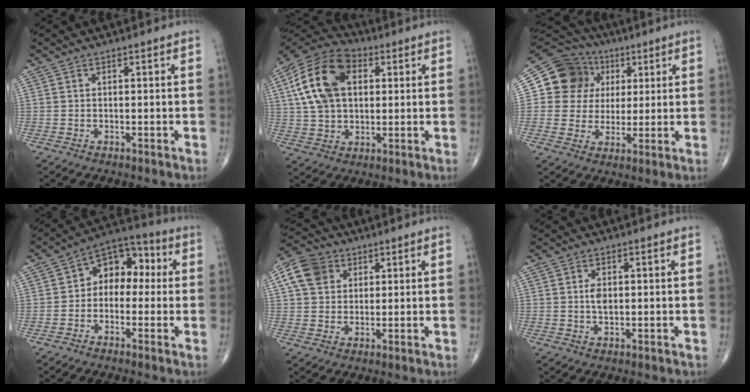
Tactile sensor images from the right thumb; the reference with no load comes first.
{"total": 16.9, "force": [4.1, 10.8, 12.4], "torque": [-0.223, 0.014, 0.068]}
{"total": 13.6, "force": [3.6, 12.3, 4.5], "torque": [-0.044, 0.013, 0.060]}
{"total": 9.8, "force": [0.6, 6.9, 7.0], "torque": [-0.062, 0.038, -0.010]}
{"total": 8.3, "force": [3.0, 6.7, 3.9], "torque": [-0.057, 0.003, 0.048]}
{"total": 2.5, "force": [0.3, 1.3, 2.1], "torque": [-0.038, -0.003, 0.007]}